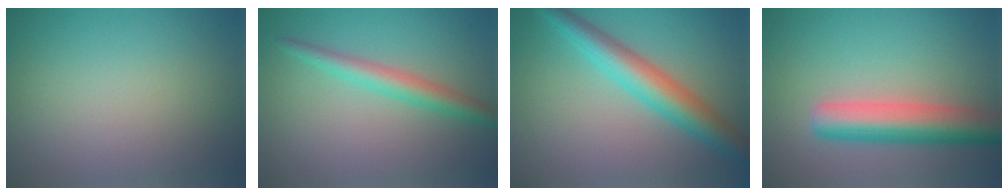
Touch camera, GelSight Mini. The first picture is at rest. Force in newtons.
{"total": 2.7, "press": 2.7, "slide": 0.1}
{"total": 5.5, "press": 5.5, "slide": 0.1}
{"total": 6.0, "press": 6.0, "slide": 0.5}